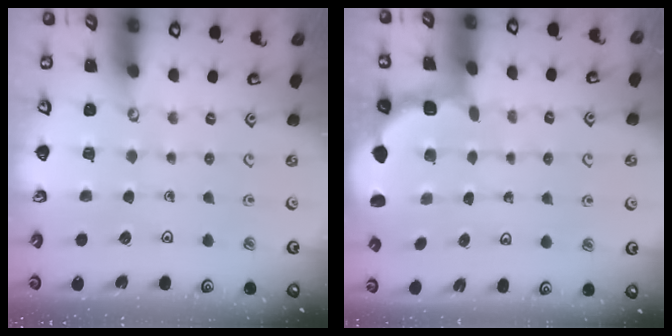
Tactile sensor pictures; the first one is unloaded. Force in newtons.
{"total": 1.8, "press": 1.6, "slide": 0.7}